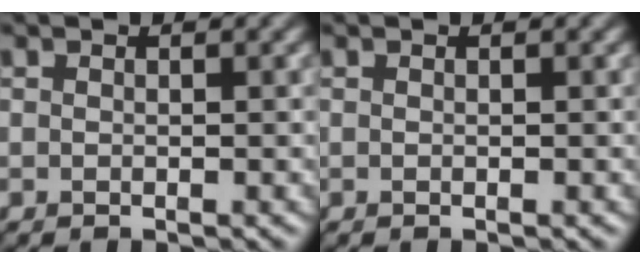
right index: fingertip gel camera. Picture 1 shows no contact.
{"total": 0.0}